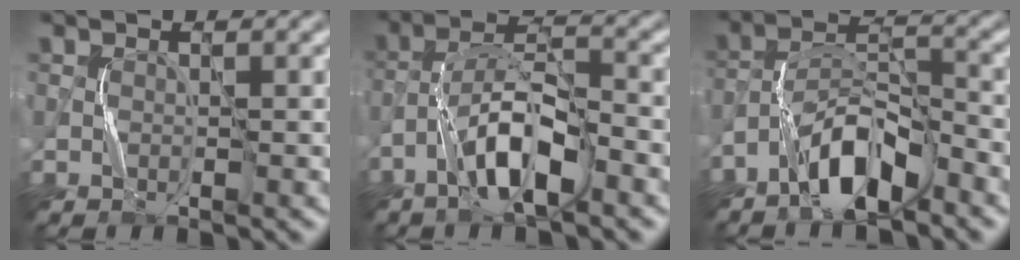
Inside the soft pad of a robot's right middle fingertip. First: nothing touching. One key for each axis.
{"total": 6.6, "fx": -3.5, "fy": 1.8, "fz": 5.3, "tx": -0.098, "ty": 0.017, "tz": -0.067}
{"total": 6.0, "fx": -4.2, "fy": 1.9, "fz": 3.8, "tx": -0.070, "ty": 0.009, "tz": -0.081}